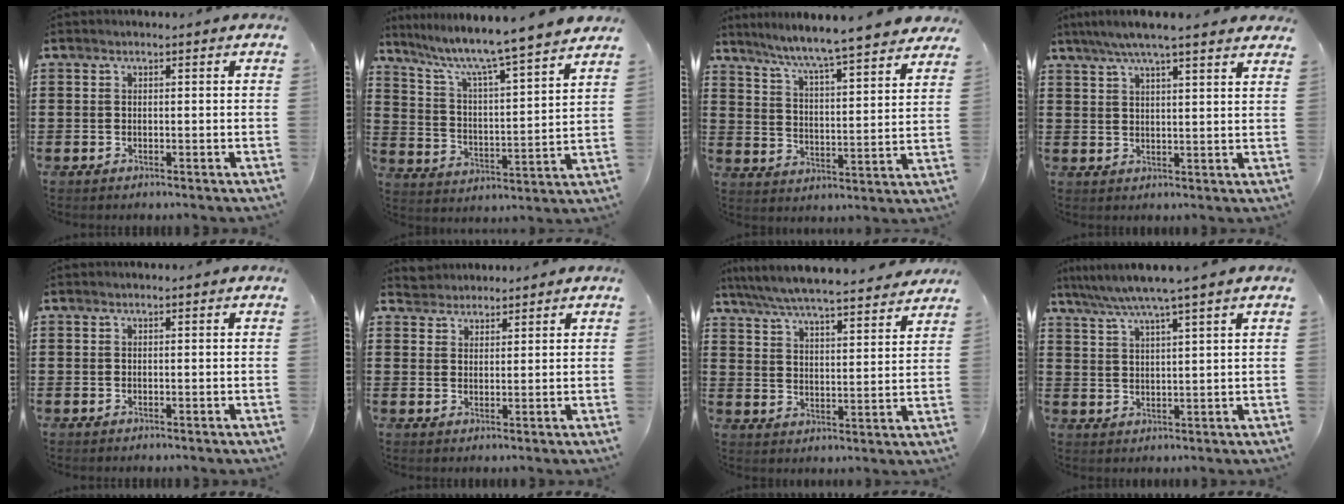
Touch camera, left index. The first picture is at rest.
{"total": 6.9, "force": [6.1, -0.7, 3.3], "torque": [-0.090, -0.055, 0.094]}
{"total": 6.4, "force": [5.8, -0.8, 2.5], "torque": [-0.074, -0.045, 0.092]}
{"total": 5.4, "force": [4.5, 0.1, 3.0], "torque": [-0.071, -0.008, 0.080]}
{"total": 0.0}
{"total": 2.4, "force": [2.2, 0.8, -0.5], "torque": [0.001, 0.003, 0.043]}
{"total": 6.3, "force": [6.0, -0.1, 2.1], "torque": [-0.067, -0.039, 0.103]}
{"total": 4.9, "force": [3.9, -0.8, 3.0], "torque": [-0.069, -0.015, 0.065]}